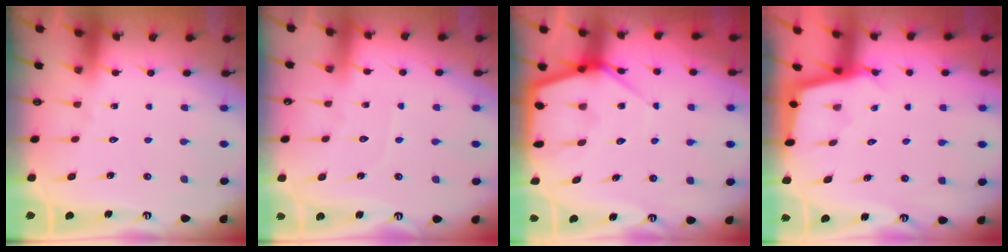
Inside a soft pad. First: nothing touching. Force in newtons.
{"total": 3.0, "press": 3.0, "slide": 0.3}
{"total": 9.0, "press": 8.9, "slide": 0.8}
{"total": 2.5, "press": 2.5, "slide": 0.2}